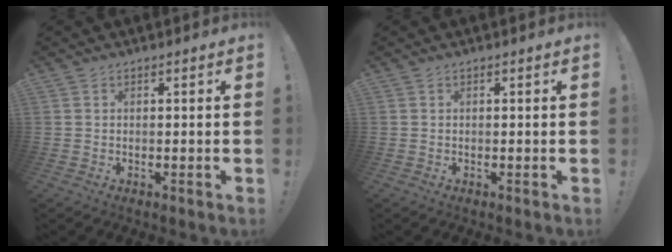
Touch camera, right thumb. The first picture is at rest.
{"total": 0.0}